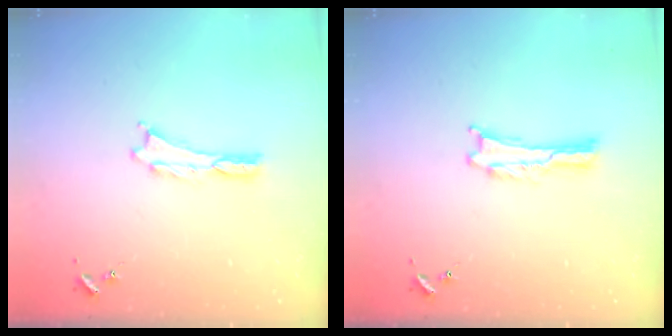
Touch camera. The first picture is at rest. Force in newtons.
{"total": 0.0}